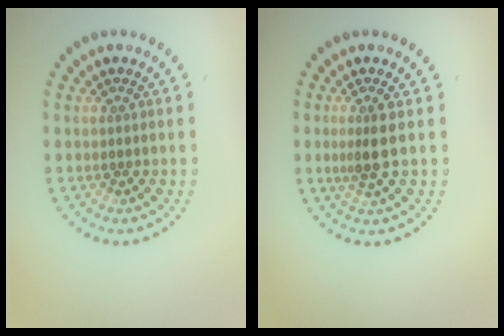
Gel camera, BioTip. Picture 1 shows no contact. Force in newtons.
{"total": 1.9, "press": 1.5, "slide": 1.1}